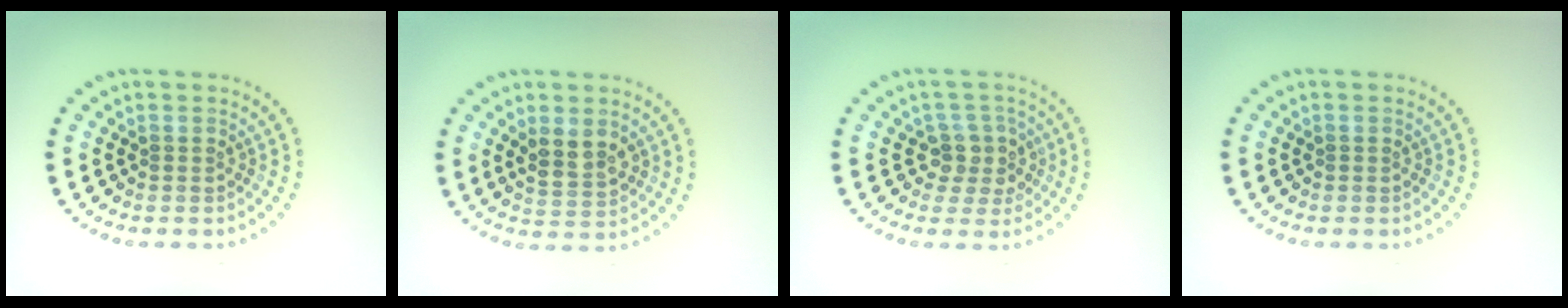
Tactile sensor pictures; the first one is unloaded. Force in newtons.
{"total": 2.6, "press": 2.5, "slide": 0.7}
{"total": 2.9, "press": 2.4, "slide": 1.7}
{"total": 0.0}